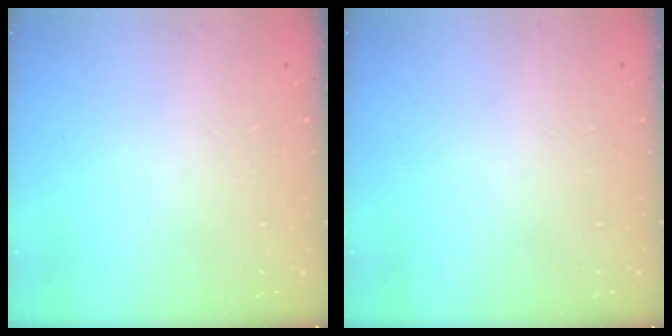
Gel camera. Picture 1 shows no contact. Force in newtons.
{"total": 0.0}